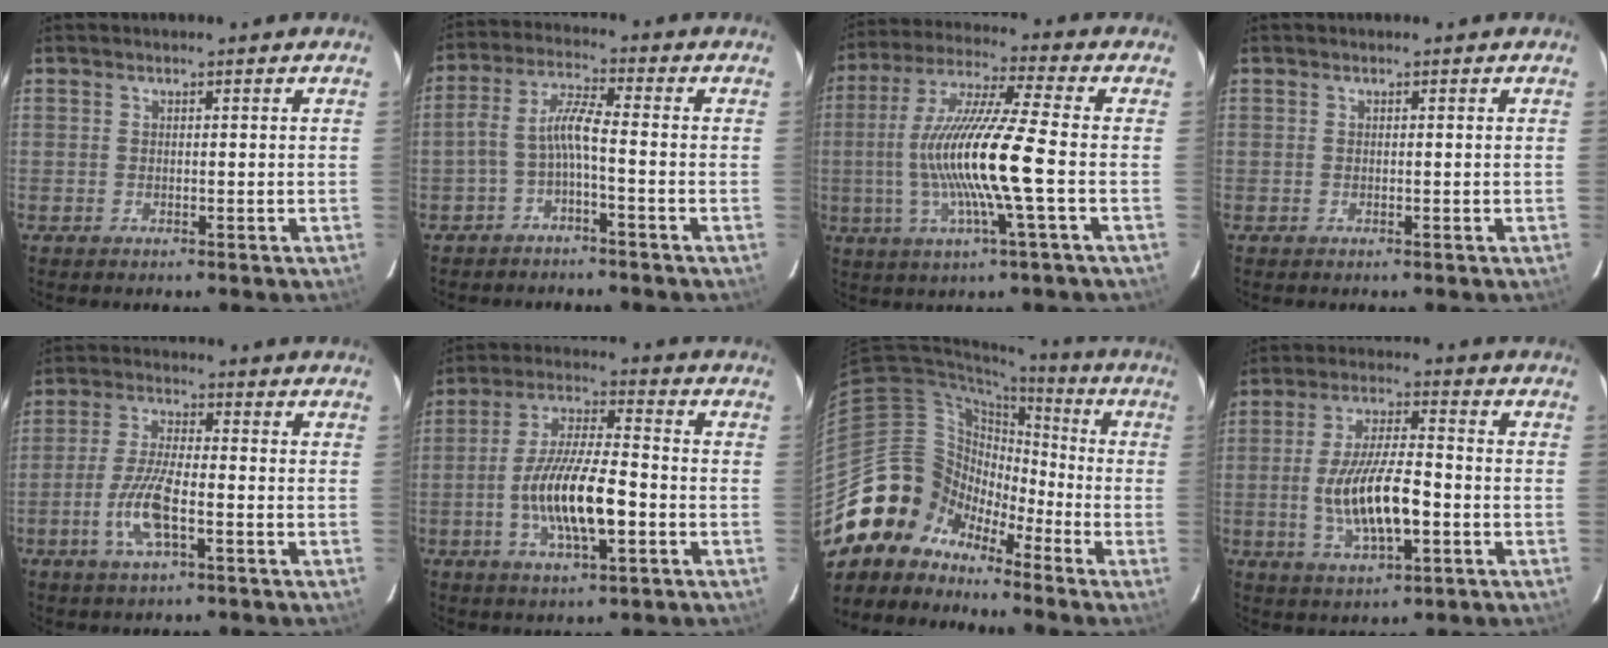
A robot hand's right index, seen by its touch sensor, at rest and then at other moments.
{"total": 5.3, "force": [-2.4, 0.4, 4.7], "torque": [-0.114, 0.015, -0.044]}
{"total": 15.7, "force": [-2.5, -0.2, 15.5], "torque": [-0.302, -0.003, -0.044]}
{"total": 0.0}
{"total": 8.6, "force": [-3.2, 2.2, 7.6], "torque": [-0.162, -0.002, -0.064]}
{"total": 13.7, "force": [-3.7, 3.6, 12.7], "torque": [-0.248, -0.005, -0.066]}
{"total": 11.8, "force": [-9.5, 6.8, 1.7], "torque": [-0.039, 0.039, -0.195]}
{"total": 12.8, "force": [-2.8, 4.1, 11.8], "torque": [-0.232, -0.006, -0.042]}